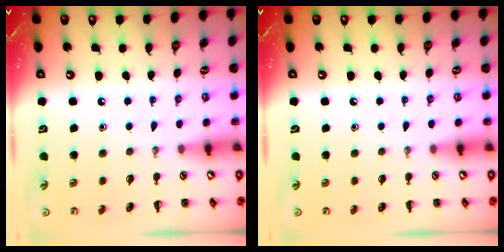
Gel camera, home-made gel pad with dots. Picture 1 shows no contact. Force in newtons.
{"total": 0.0}